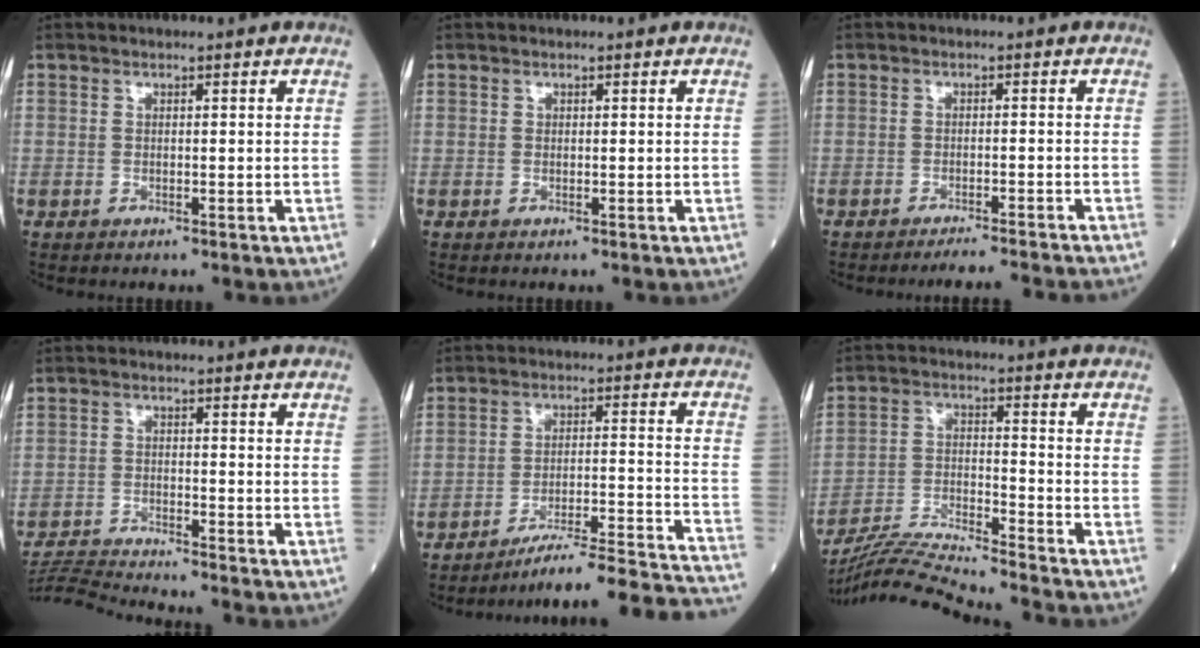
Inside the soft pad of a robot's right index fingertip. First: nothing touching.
{"total": 0.0}
{"total": 6.7, "force": [-6.3, -1.2, 2.1], "torque": [-0.008, -0.017, -0.084]}
{"total": 6.7, "force": [-6.2, -2.4, 0.4], "torque": [-0.010, -0.011, -0.115]}
{"total": 21.2, "force": [-19.9, -2.0, 6.8], "torque": [-0.046, -0.008, -0.275]}
{"total": 11.4, "force": [-10.8, -2.4, 2.8], "torque": [-0.049, -0.007, -0.197]}